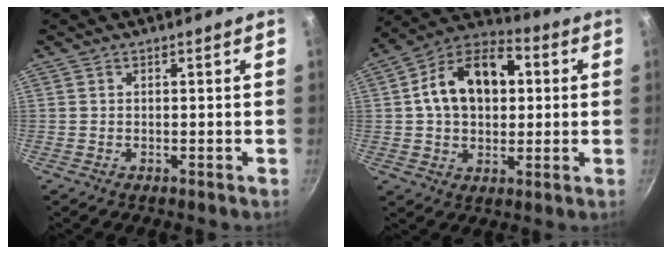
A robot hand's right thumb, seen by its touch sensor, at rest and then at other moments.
{"total": 16.7, "force": [2.7, 11.1, 12.3], "torque": [-0.173, 0.020, 0.036]}